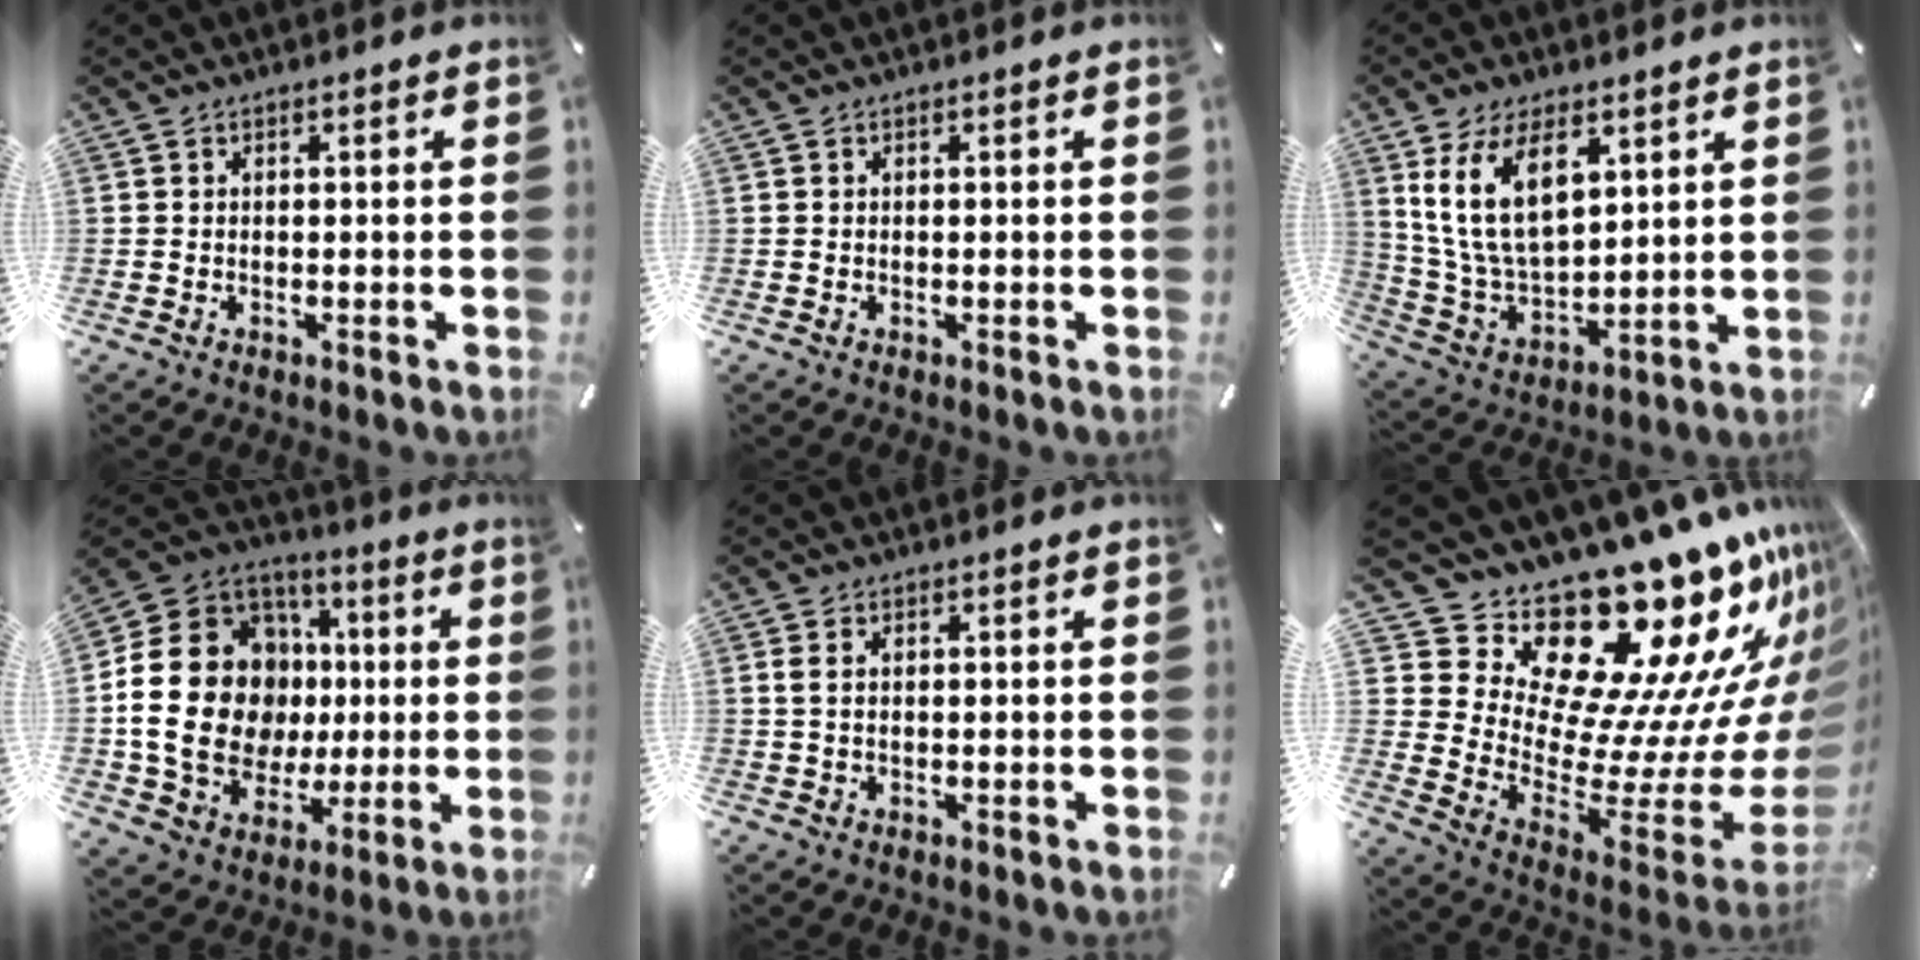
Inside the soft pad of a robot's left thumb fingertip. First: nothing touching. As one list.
[{"total": 0.0}, {"total": 15.1, "force": [6.8, 8.6, 10.3], "torque": [-0.215, -0.018, 0.122]}, {"total": 23.5, "force": [-0.3, 19.2, 13.4], "torque": [-0.268, 0.005, 0.022]}, {"total": 2.2, "force": [0.4, 1.4, 1.7], "torque": [-0.043, 0.003, 0.002]}, {"total": 27.3, "force": [19.0, 12.7, 15.0], "torque": [-0.231, -0.195, 0.358]}]